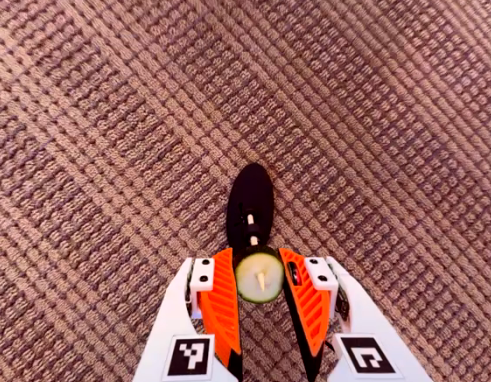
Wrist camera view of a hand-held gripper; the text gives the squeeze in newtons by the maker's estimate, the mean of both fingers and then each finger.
{"total": 8.5, "left": 8.1, "right": 8.9}